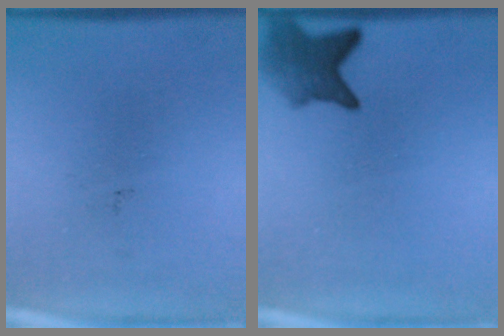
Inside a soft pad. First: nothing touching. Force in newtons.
{"total": 4.7}